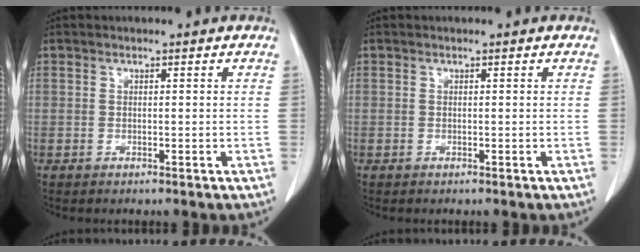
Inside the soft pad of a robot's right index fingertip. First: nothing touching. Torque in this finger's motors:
{"motor_torque": [0.00, 0.00, 0.00, 0.00]}